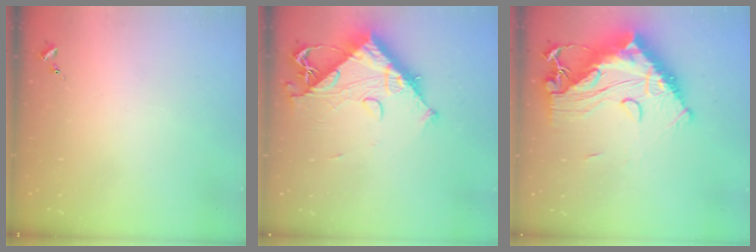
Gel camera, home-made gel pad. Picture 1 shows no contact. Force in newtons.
{"total": 12.7, "press": 12.7, "slide": 1.5}
{"total": 22.9, "press": 22.7, "slide": 2.4}